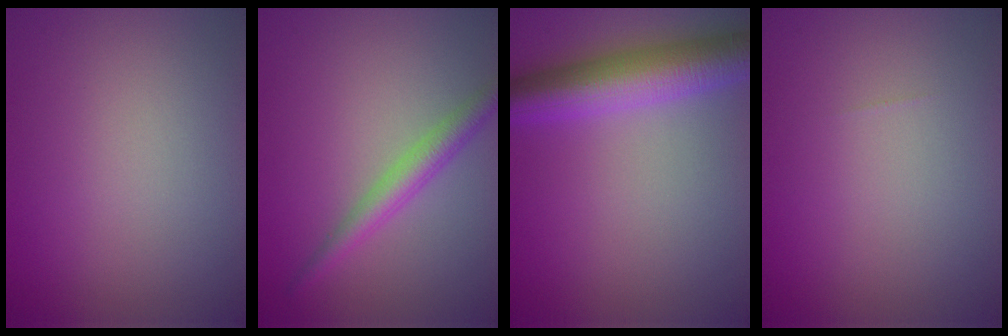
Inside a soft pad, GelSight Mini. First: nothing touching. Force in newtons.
{"total": 2.8, "press": 2.8, "slide": 0.0}
{"total": 6.7, "press": 6.7, "slide": 0.0}
{"total": 0.0}